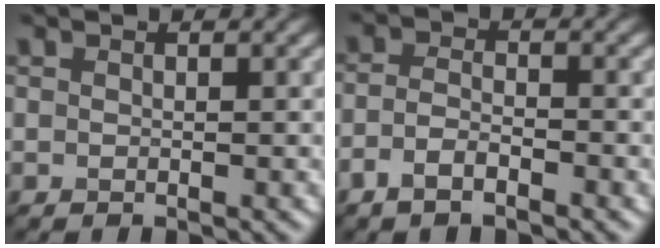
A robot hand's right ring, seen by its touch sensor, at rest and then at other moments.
{"total": 2.6, "force": [-1.6, 0.9, 1.8], "torque": [-0.038, 0.001, -0.037]}